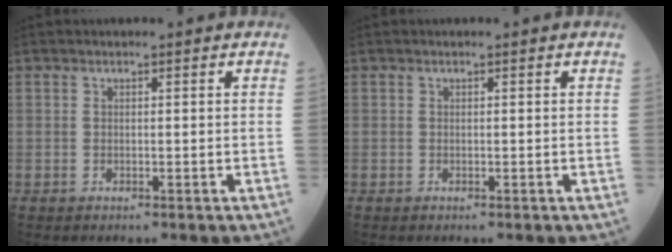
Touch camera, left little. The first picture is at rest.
{"total": 0.0}